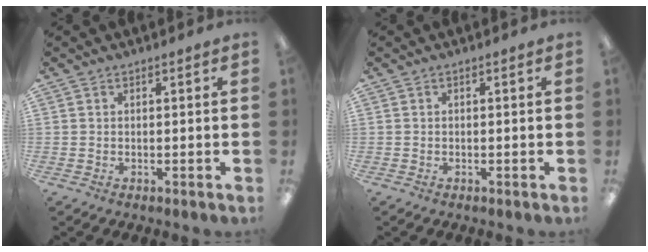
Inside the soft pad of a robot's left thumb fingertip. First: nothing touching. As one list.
[{"total": 0.0}]